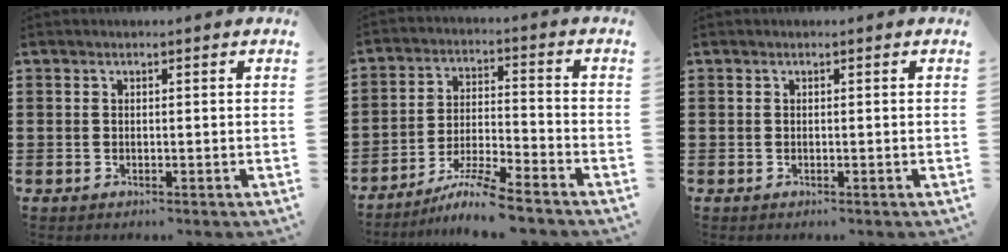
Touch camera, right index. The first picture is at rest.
{"total": 7.2, "force": [-6.3, -0.3, 3.5], "torque": [-0.074, -0.010, -0.123]}
{"total": 0.0}